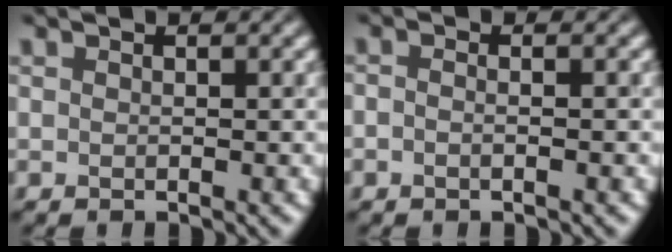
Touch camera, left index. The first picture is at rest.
{"total": 1.7, "force": [-0.1, 1.1, 1.3], "torque": [0.007, -0.002, -0.024]}